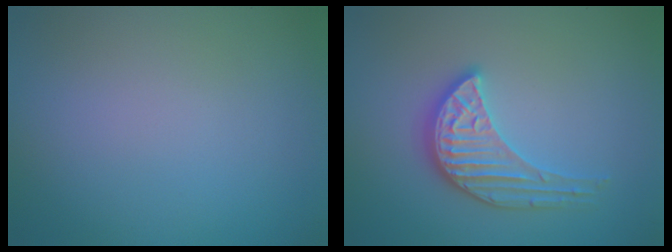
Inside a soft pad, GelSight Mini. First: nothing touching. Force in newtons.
{"total": 3.9, "press": 3.5, "slide": 1.6}